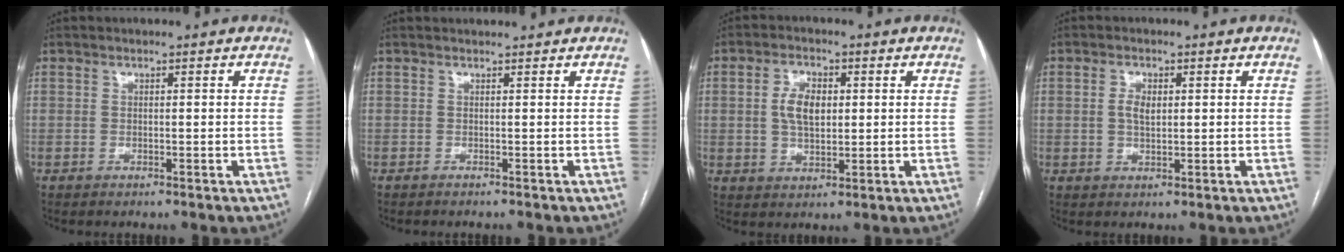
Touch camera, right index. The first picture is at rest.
{"total": 1.9, "force": [1.4, 0.5, 1.1], "torque": [-0.034, 0.026, 0.011]}
{"total": 5.7, "force": [0.9, 3.1, 4.6], "torque": [-0.093, 0.009, 0.019]}
{"total": 2.8, "force": [0.5, 1.4, 2.3], "torque": [-0.048, 0.003, 0.010]}